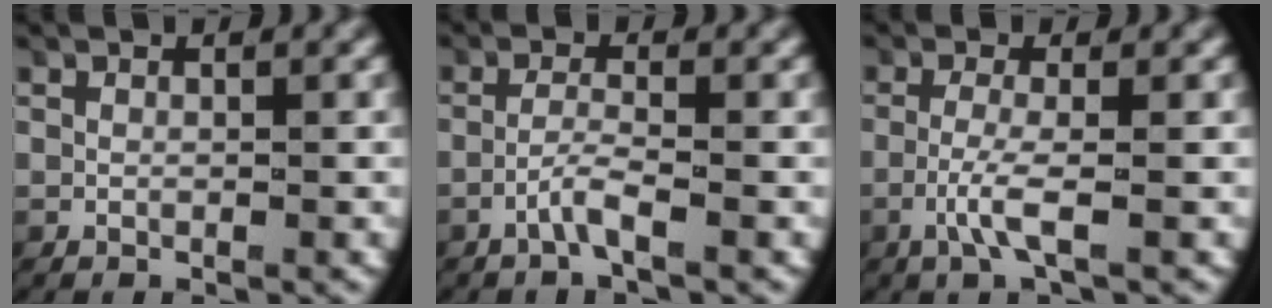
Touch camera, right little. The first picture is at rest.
{"total": 1.9, "force": [-1.3, -0.1, 1.4], "torque": [-0.036, -0.004, -0.024]}
{"total": 2.5, "force": [-0.7, 0.3, 2.4], "torque": [-0.061, -0.010, -0.012]}